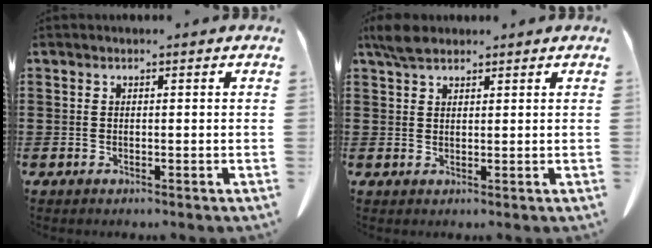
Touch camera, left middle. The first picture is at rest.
{"total": 3.4, "force": [2.6, 1.4, 1.7], "torque": [-0.041, 0.006, 0.050]}